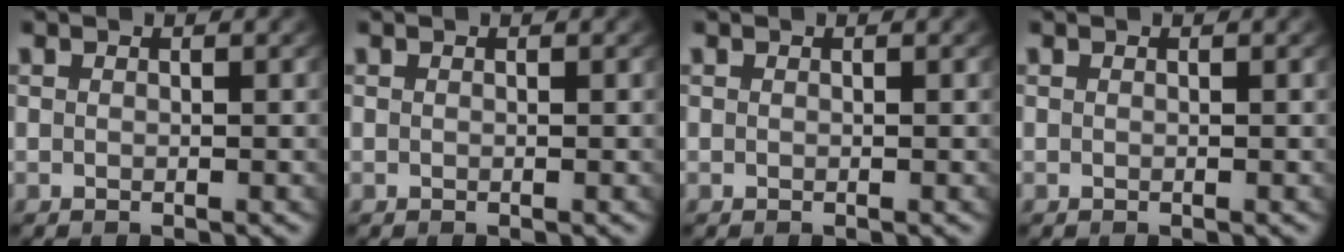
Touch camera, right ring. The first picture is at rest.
{"total": 0.0}
{"total": 0.0}
{"total": 0.0}